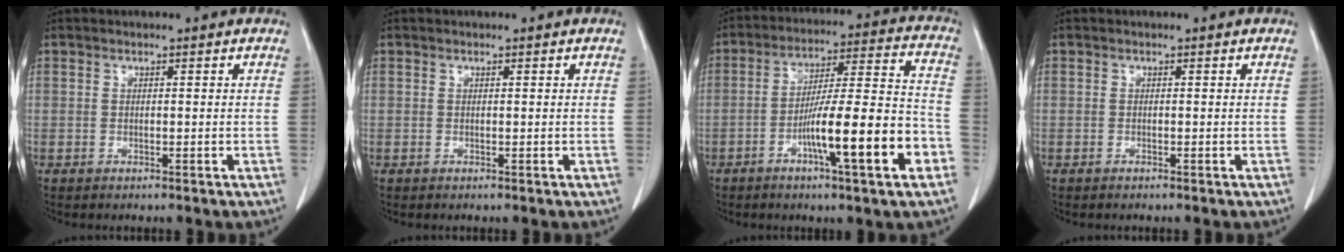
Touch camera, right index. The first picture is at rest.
{"total": 0.0}
{"total": 15.9, "force": [-6.2, 1.0, 14.6], "torque": [-0.235, 0.005, -0.098]}
{"total": 0.0}